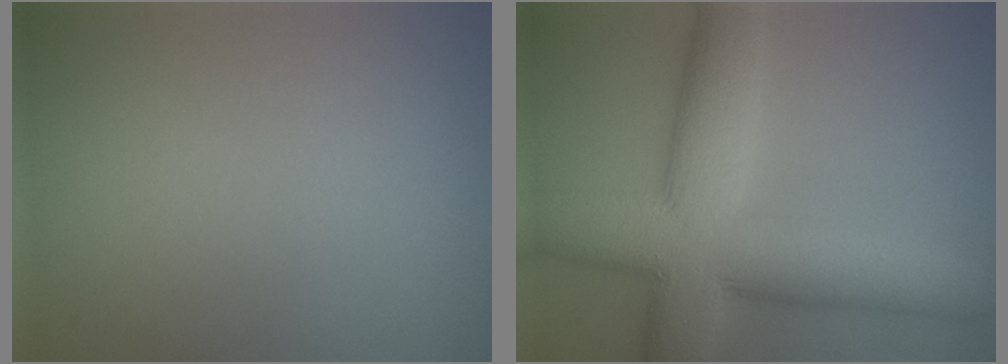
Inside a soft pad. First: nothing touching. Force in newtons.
{"total": 11.8, "press": 11.8, "slide": 0.1}